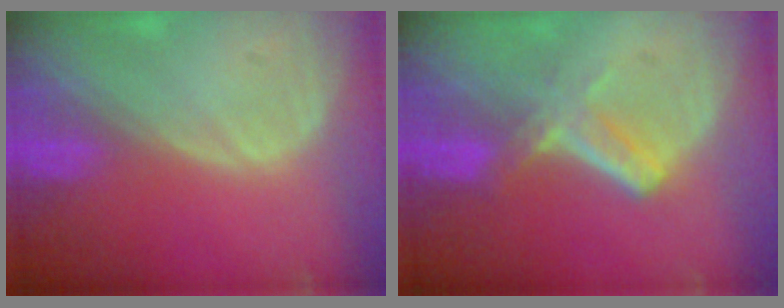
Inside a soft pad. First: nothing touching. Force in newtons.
{"total": 5.8, "press": 5.1, "slide": 2.9}